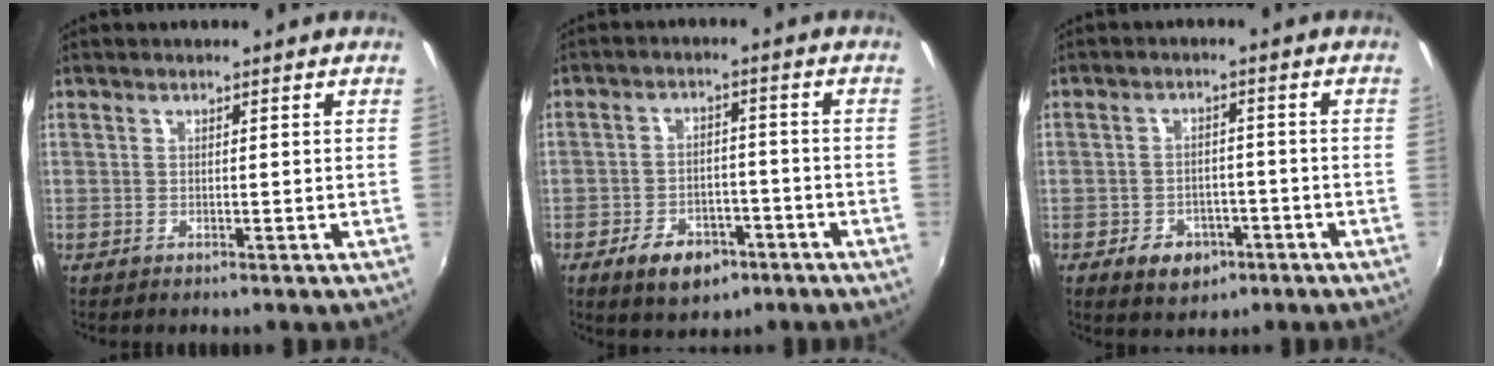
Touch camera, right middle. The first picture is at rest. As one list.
[{"total": 8.7, "force": [-5.2, 5.1, 4.7], "torque": [-0.111, 0.005, -0.072]}, {"total": 6.6, "force": [-3.6, 4.7, 2.8], "torque": [-0.076, 0.007, -0.042]}]